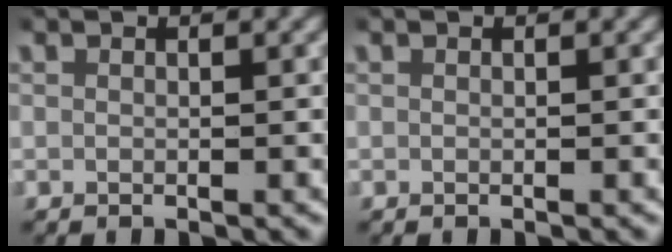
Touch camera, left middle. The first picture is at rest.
{"total": 0.0}